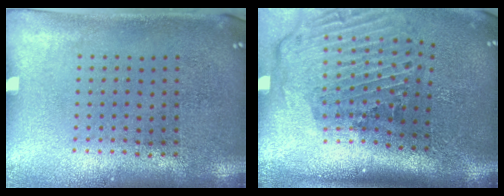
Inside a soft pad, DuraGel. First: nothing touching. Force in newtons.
{"total": 3.0, "press": 2.0, "slide": 2.2}